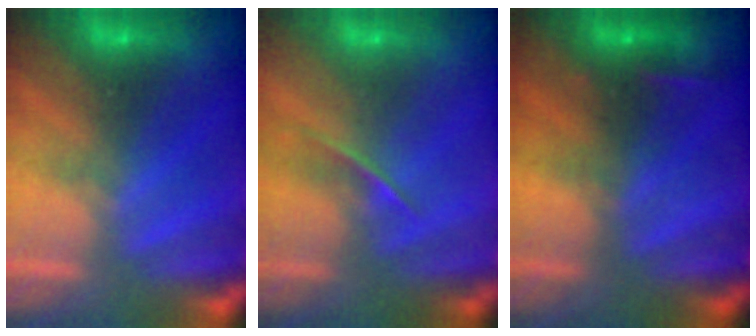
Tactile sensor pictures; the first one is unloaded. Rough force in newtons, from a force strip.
{"total": 1.3}
{"total": 2.4}